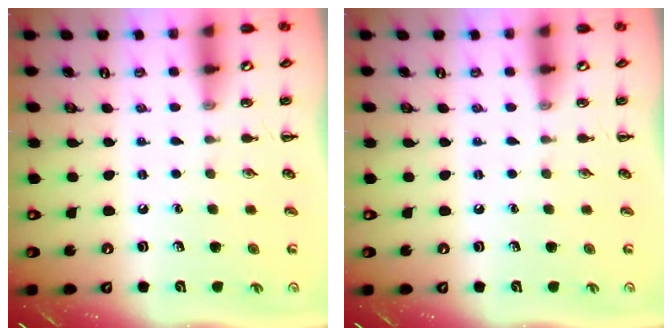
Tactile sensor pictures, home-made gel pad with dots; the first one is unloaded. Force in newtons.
{"total": 0.0}